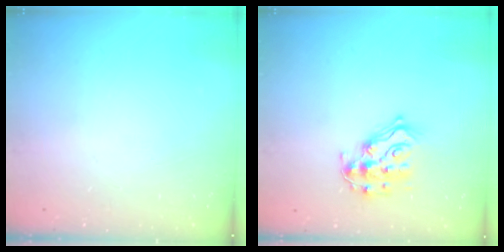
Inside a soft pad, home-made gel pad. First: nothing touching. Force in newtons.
{"total": 13.5, "press": 13.5, "slide": 0.7}